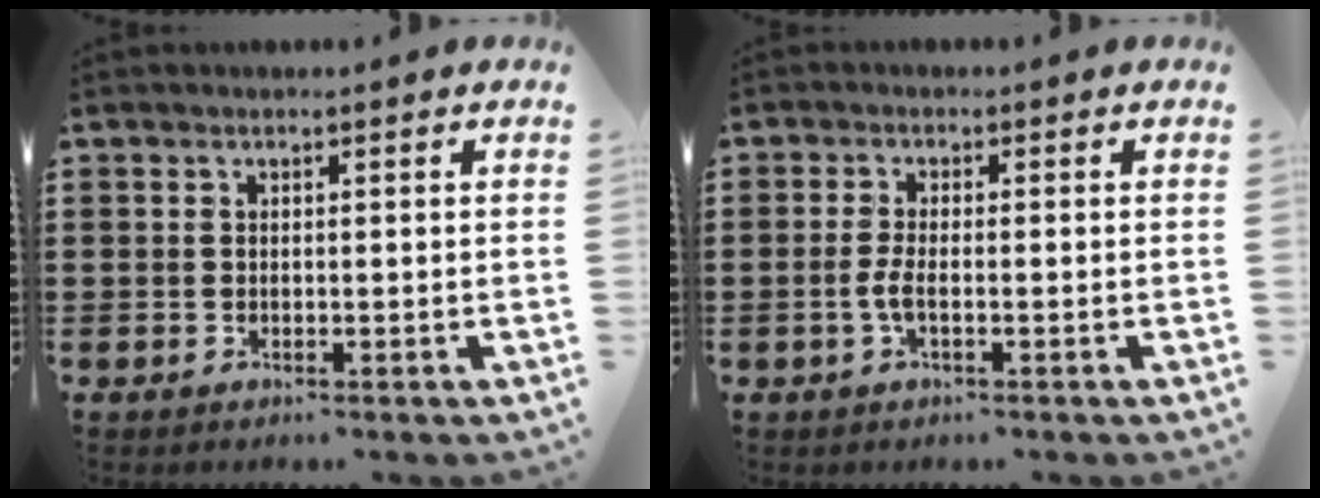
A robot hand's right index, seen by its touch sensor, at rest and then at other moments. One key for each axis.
{"total": 2.7, "fx": -0.9, "fy": 0.6, "fz": 2.4, "tx": -0.066, "ty": -0.007, "tz": -0.023}